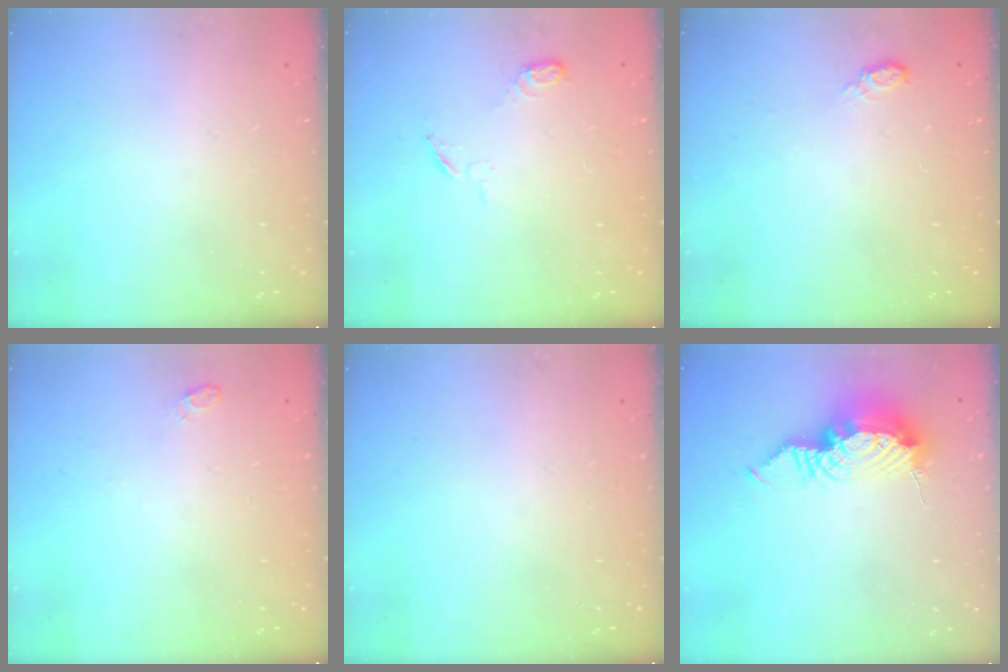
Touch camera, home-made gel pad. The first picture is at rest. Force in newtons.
{"total": 4.2, "press": 4.1, "slide": 0.8}
{"total": 6.1, "press": 6.1, "slide": 0.7}
{"total": 12.2, "press": 4.2, "slide": 11.5}
{"total": 0.0}
{"total": 11.6, "press": 11.3, "slide": 2.7}